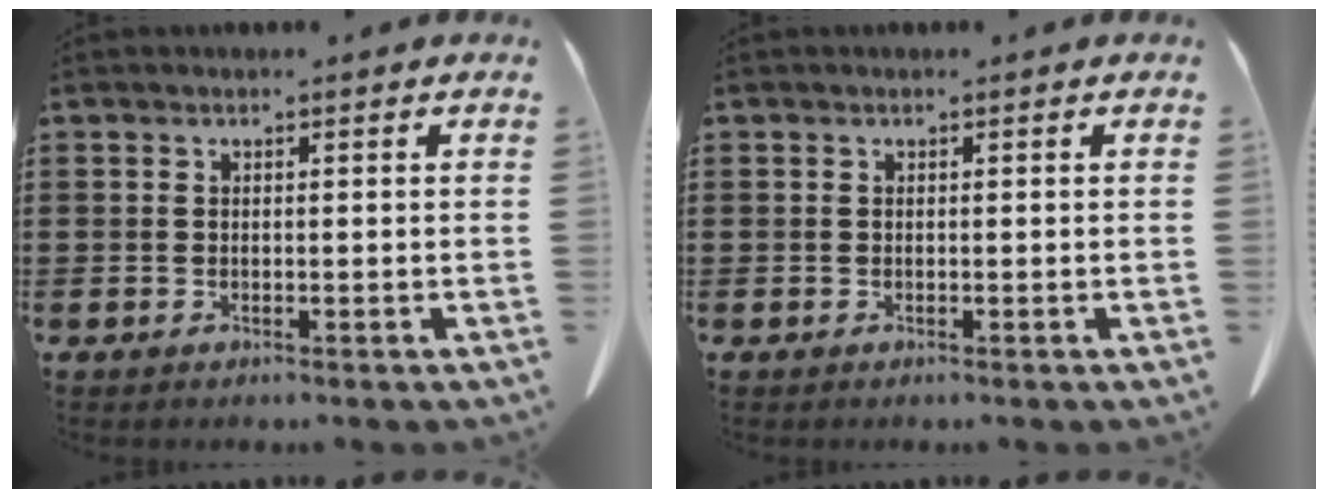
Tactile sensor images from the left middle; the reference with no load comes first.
{"total": 0.0}